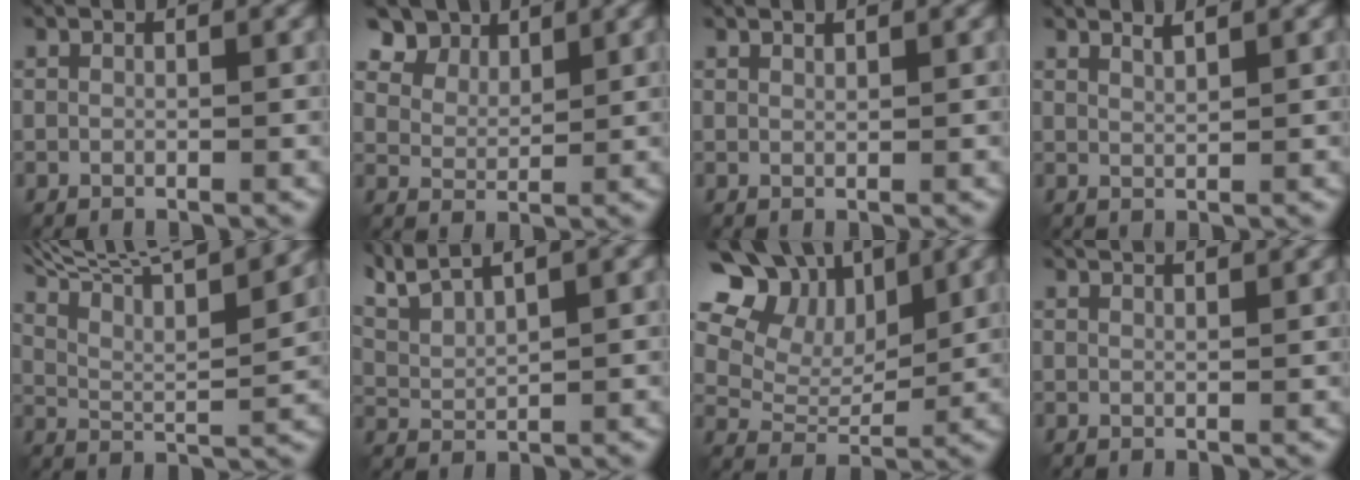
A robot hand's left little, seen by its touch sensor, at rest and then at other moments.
{"total": 6.0, "force": [4.5, 3.2, 2.3], "torque": [-0.072, -0.007, 0.088]}
{"total": 0.6, "force": [0.5, 0.0, 0.3], "torque": [-0.003, 0.002, 0.007]}
{"total": 1.3, "force": [1.0, 0.3, 0.8], "torque": [-0.007, 0.005, 0.015]}
{"total": 13.3, "force": [9.9, 3.2, 8.4], "torque": [-0.162, 0.026, 0.142]}
{"total": 5.5, "force": [4.3, 1.2, 3.2], "torque": [-0.077, 0.015, 0.071]}
{"total": 12.2, "force": [6.7, 8.1, 6.2], "torque": [-0.140, 0.030, 0.115]}
{"total": 4.4, "force": [3.3, 1.5, 2.5], "torque": [-0.017, 0.030, 0.019]}